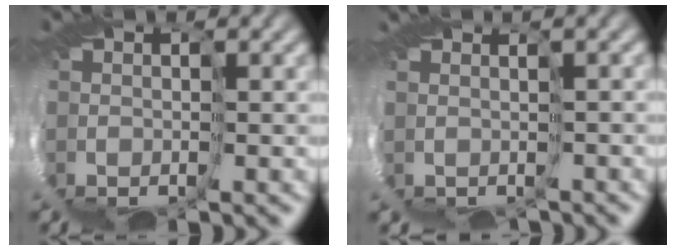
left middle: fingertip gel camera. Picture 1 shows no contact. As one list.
[{"total": 3.0, "force": [-2.6, -0.5, -1.5], "torque": [0.012, -0.020, -0.011]}]